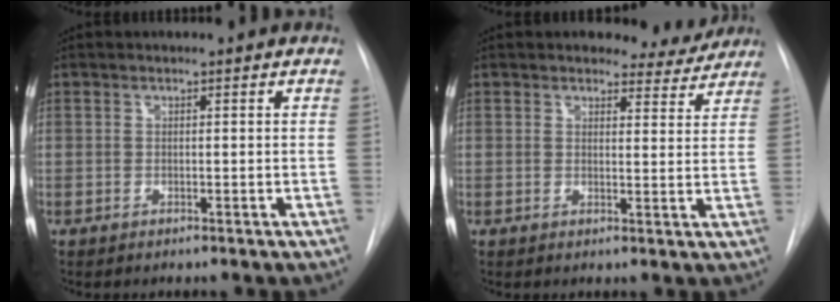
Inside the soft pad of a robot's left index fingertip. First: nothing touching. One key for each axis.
{"total": 4.9, "fx": 4.7, "fy": 1.4, "fz": -0.1, "tx": 0.012, "ty": -0.016, "tz": 0.045}